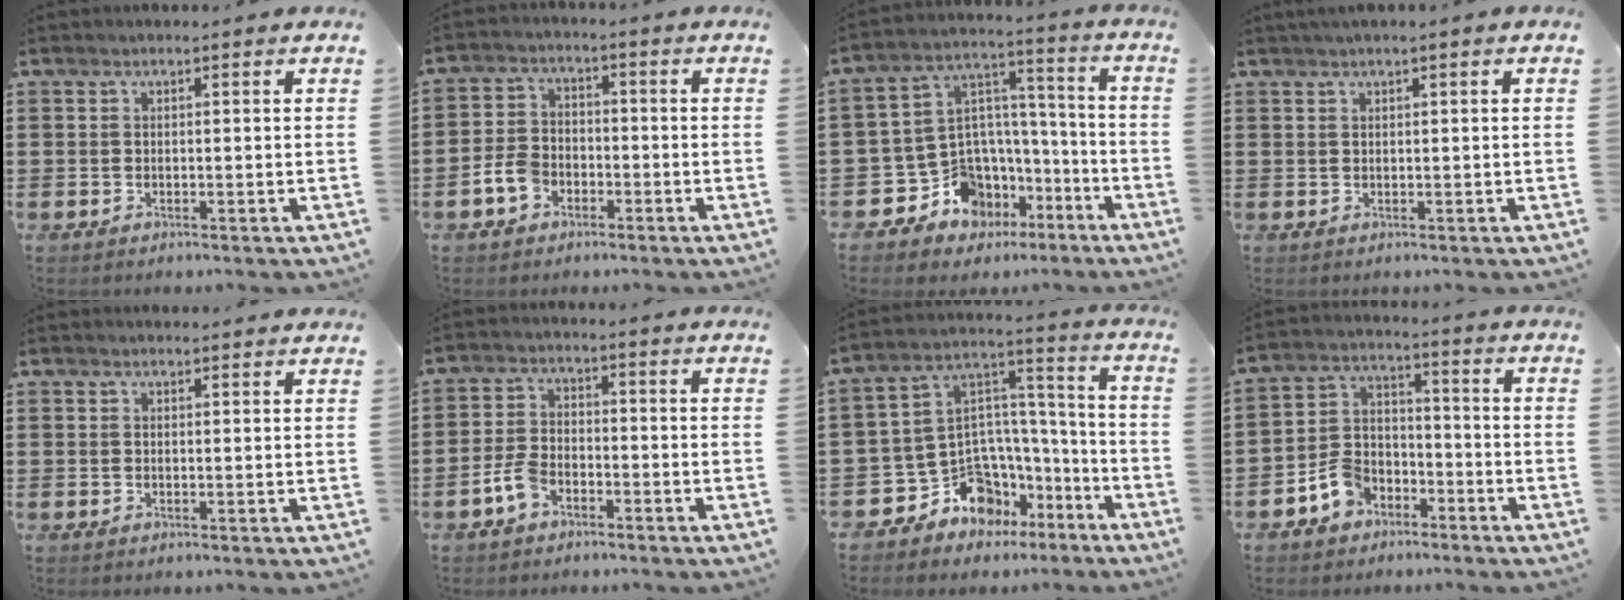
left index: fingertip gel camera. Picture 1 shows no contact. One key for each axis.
{"total": 5.0, "fx": -2.6, "fy": 3.4, "fz": 2.5, "tx": -0.067, "ty": 0.005, "tz": -0.053}
{"total": 9.5, "fx": -5.7, "fy": 7.4, "fz": 1.7, "tx": -0.073, "ty": -0.002, "tz": -0.103}
{"total": 0.8, "fx": 0.3, "fy": -0.1, "fz": 0.7, "tx": -0.012, "ty": -0.001, "tz": 0.006}
{"total": 0.9, "fx": 0.9, "fy": 0.1, "fz": 0.0, "tx": -0.003, "ty": 0.000, "tz": 0.018}
{"total": 4.3, "fx": -2.5, "fy": 2.3, "fz": 2.7, "tx": -0.068, "ty": 0.004, "tz": -0.052}
{"total": 9.9, "fx": -6.7, "fy": 6.8, "fz": 2.4, "tx": -0.071, "ty": 0.006, "tz": -0.121}
{"total": 6.0, "fx": -4.1, "fy": 4.0, "fz": 1.8, "tx": -0.055, "ty": 0.017, "tz": -0.081}